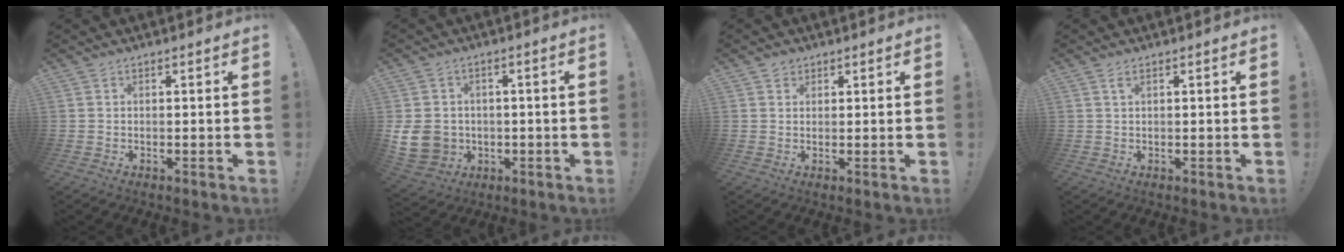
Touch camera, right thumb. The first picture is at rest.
{"total": 10.5, "force": [-1.3, 9.2, 5.0], "torque": [-0.114, 0.005, -0.019]}
{"total": 1.8, "force": [1.2, 1.3, 0.2], "torque": [0.001, -0.004, 0.020]}
{"total": 1.3, "force": [0.5, 0.2, 1.2], "torque": [-0.024, 0.001, 0.009]}